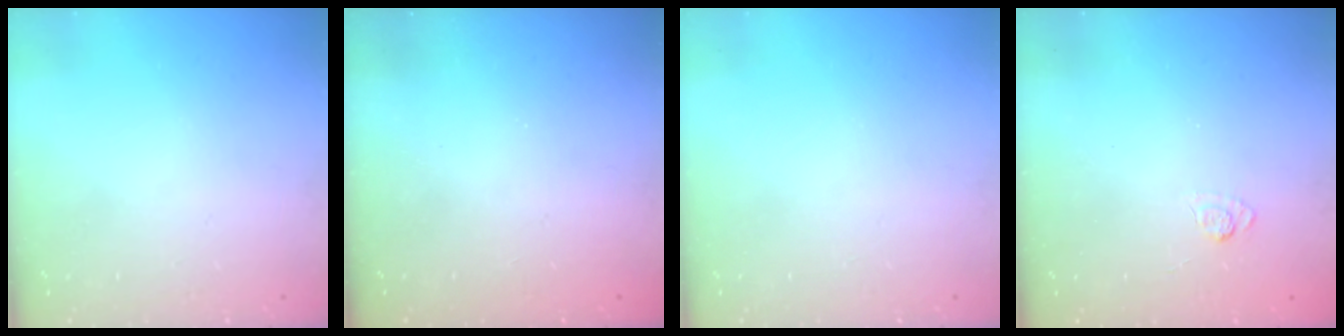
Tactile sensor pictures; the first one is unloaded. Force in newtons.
{"total": 2.3, "press": 2.2, "slide": 0.8}
{"total": 0.0}
{"total": 4.2, "press": 4.0, "slide": 1.4}